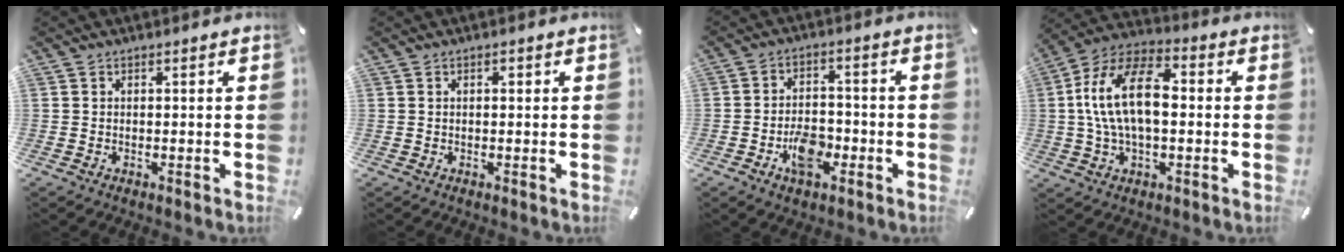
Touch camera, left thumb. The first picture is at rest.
{"total": 0.9, "force": [0.1, 0.5, 0.7], "torque": [-0.014, 0.003, 0.000]}
{"total": 8.2, "force": [-3.7, 4.8, 5.4], "torque": [-0.108, 0.019, -0.066]}
{"total": 16.1, "force": [0.6, 9.3, 13.2], "torque": [-0.276, 0.014, 0.009]}